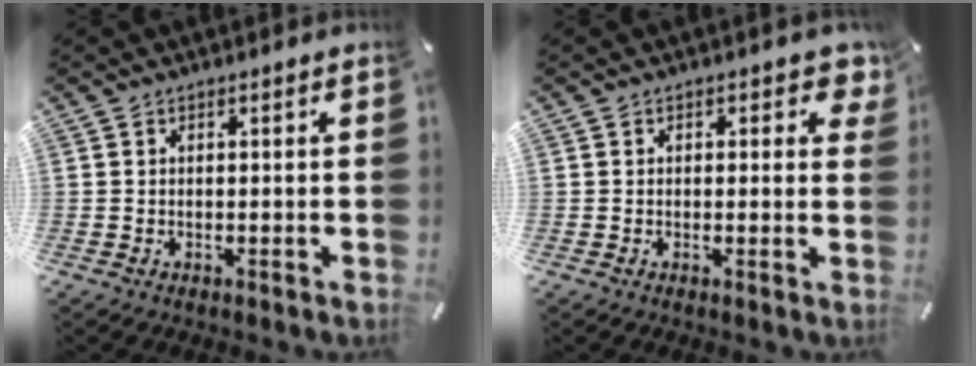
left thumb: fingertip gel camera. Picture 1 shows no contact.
{"total": 2.7, "force": [0.8, 1.4, 2.2], "torque": [-0.022, -0.003, 0.008]}